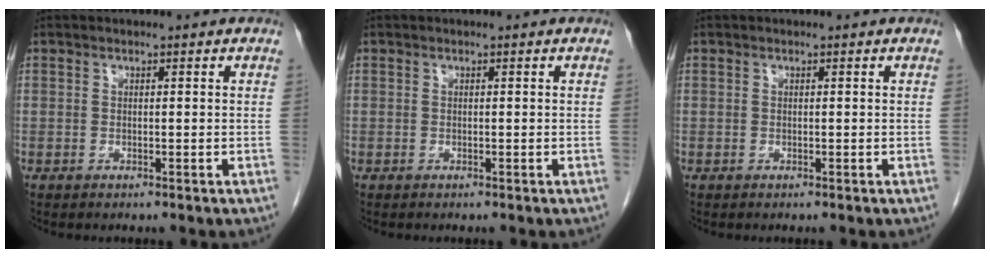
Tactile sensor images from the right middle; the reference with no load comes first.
{"total": 0.0}
{"total": 0.0}